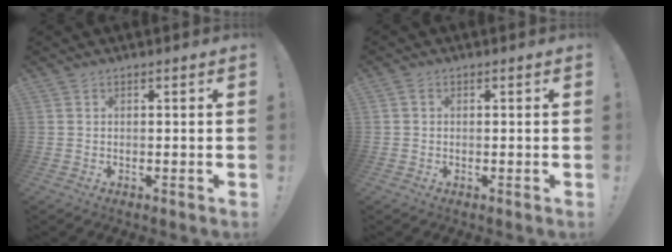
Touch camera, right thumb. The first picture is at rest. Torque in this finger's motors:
{"motor_torque": [-0.02, -0.01, -0.08, 0.12, 0.00]}